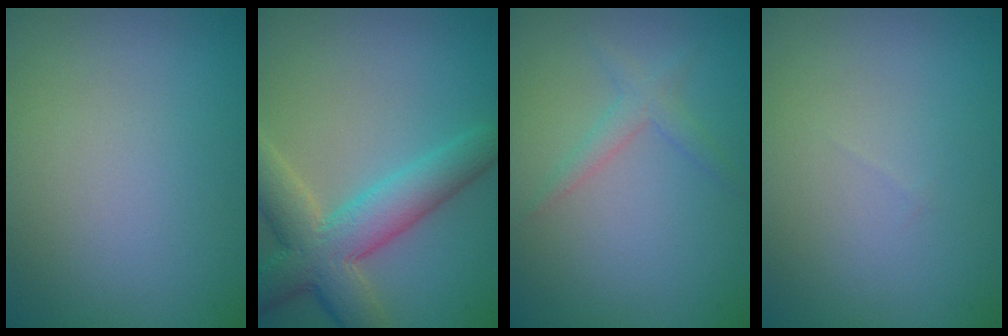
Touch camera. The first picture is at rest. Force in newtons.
{"total": 6.9, "press": 6.9, "slide": 0.5}
{"total": 1.7, "press": 1.7, "slide": 0.1}
{"total": 0.0}